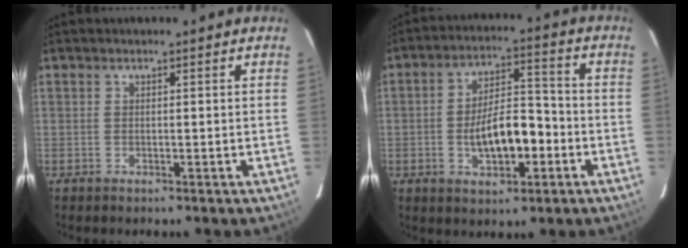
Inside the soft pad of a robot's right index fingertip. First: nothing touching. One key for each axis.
{"total": 10.7, "fx": -3.2, "fy": 4.7, "fz": 9.0, "tx": -0.165, "ty": 0.015, "tz": -0.043}